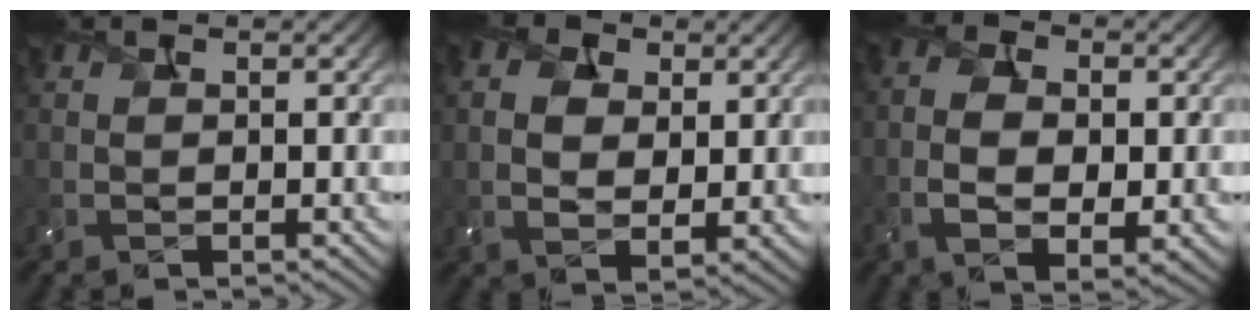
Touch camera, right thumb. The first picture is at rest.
{"total": 5.6, "force": [1.5, 3.6, 4.1], "torque": [-0.099, 0.004, 0.027]}
{"total": 7.4, "force": [-1.4, 4.2, 6.0], "torque": [-0.127, -0.008, -0.023]}